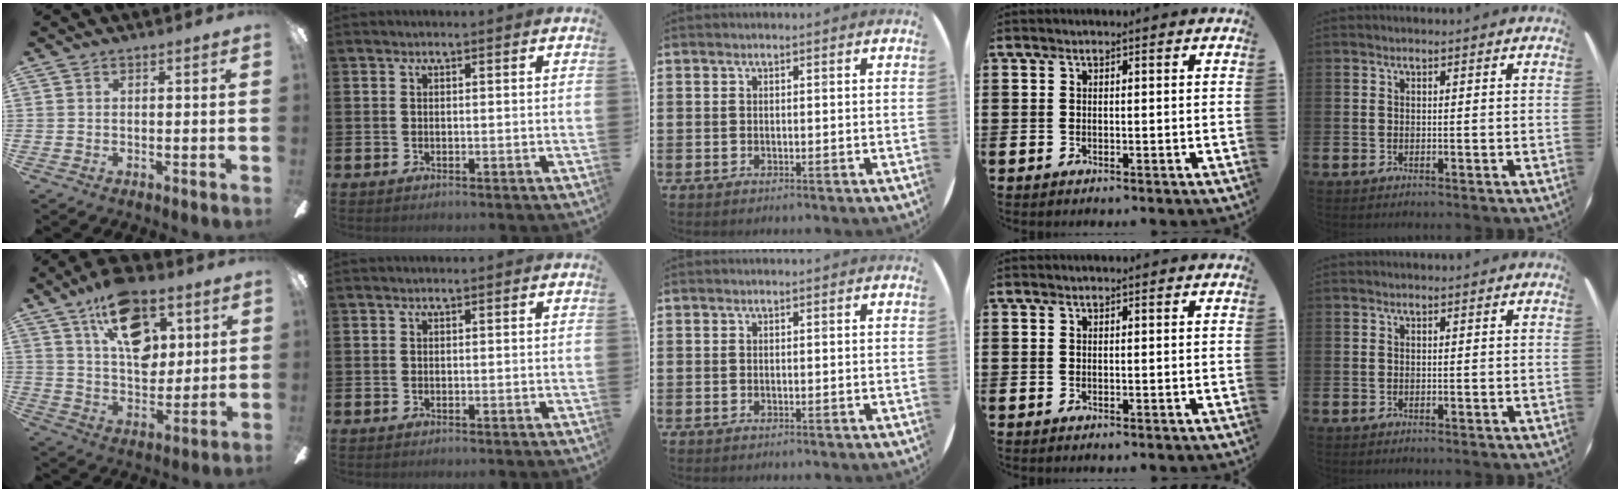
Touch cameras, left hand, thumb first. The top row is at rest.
{"thumb": {"total": 18.3, "force": [9.2, 10.9, 11.4], "torque": [-0.163, -0.031, 0.164]}}